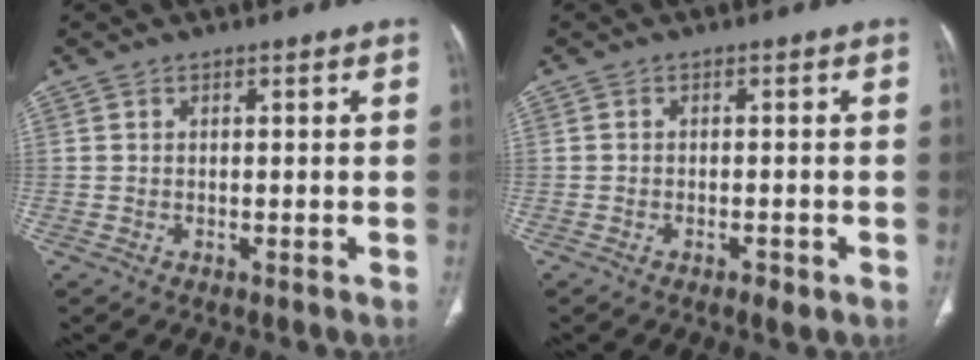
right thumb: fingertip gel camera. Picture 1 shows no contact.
{"total": 1.8, "force": [-1.1, 0.7, 1.3], "torque": [-0.023, 0.003, -0.015]}